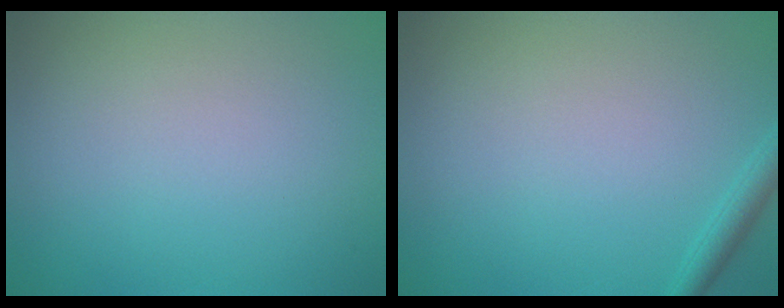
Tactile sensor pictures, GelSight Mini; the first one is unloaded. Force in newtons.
{"total": 1.4, "press": 1.4, "slide": 0.1}